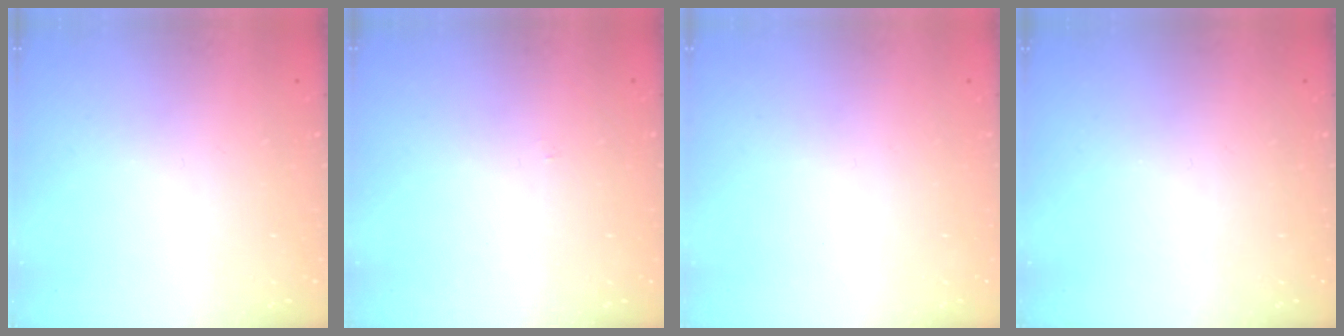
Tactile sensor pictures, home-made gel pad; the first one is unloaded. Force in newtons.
{"total": 2.2, "press": 2.2, "slide": 0.3}
{"total": 1.6, "press": 1.6, "slide": 0.1}
{"total": 0.0}